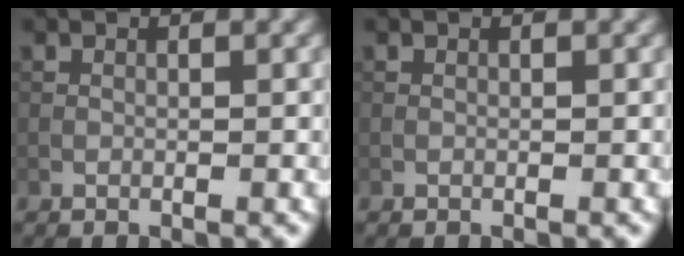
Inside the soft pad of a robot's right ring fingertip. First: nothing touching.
{"total": 0.0}